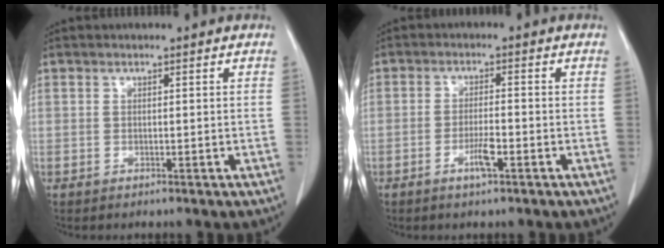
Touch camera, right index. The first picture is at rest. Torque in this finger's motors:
{"motor_torque": [-0.06, 0.11, 0.00, 0.04]}